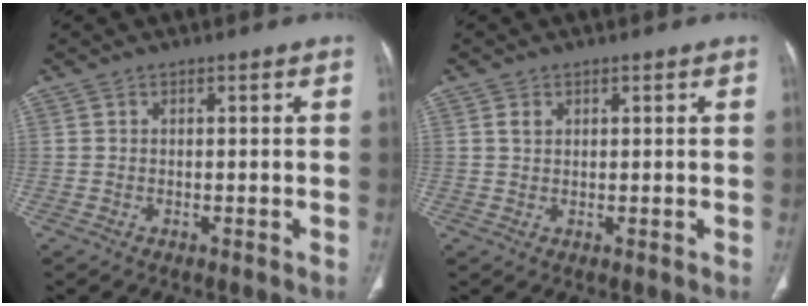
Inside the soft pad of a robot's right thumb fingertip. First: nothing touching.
{"total": 1.6, "force": [0.7, 1.2, 0.8], "torque": [-0.014, -0.001, 0.016]}